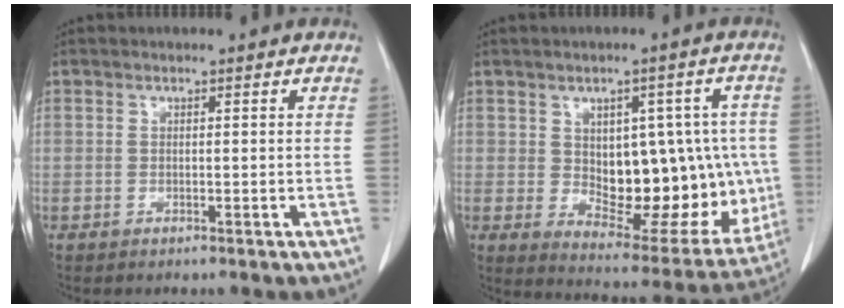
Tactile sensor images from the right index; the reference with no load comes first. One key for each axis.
{"total": 18.2, "fx": -0.1, "fy": 9.3, "fz": 15.6, "tx": -0.209, "ty": 0.009, "tz": 0.028}